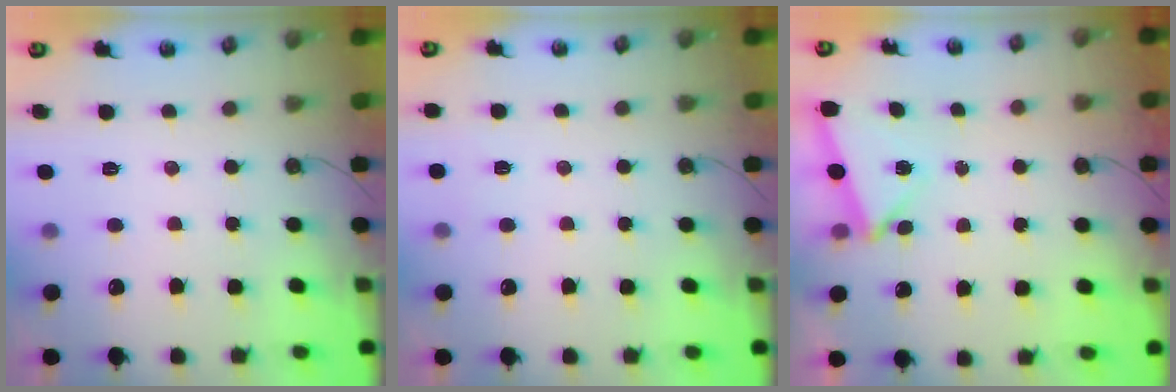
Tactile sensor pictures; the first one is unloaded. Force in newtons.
{"total": 2.8, "press": 1.8, "slide": 2.2}
{"total": 2.9, "press": 2.6, "slide": 1.2}